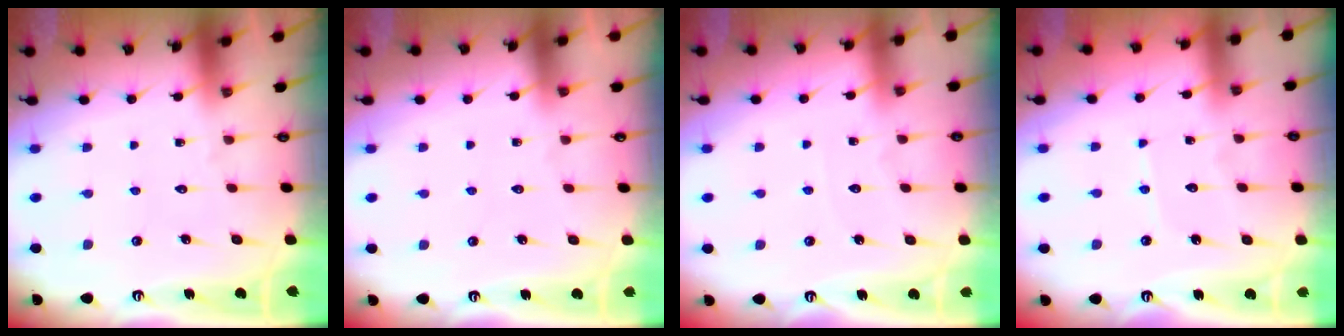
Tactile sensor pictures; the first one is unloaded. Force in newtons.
{"total": 1.9, "press": 1.9, "slide": 0.3}
{"total": 2.2, "press": 2.2, "slide": 0.3}
{"total": 3.2, "press": 3.2, "slide": 0.1}